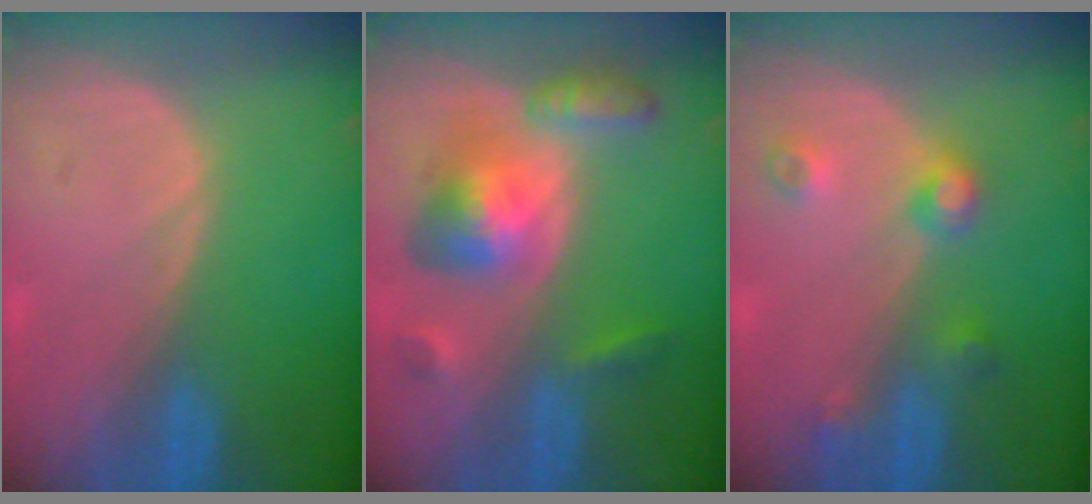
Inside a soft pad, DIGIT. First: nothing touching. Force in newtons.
{"total": 8.3, "press": 8.2, "slide": 0.7}
{"total": 4.5, "press": 4.0, "slide": 2.1}